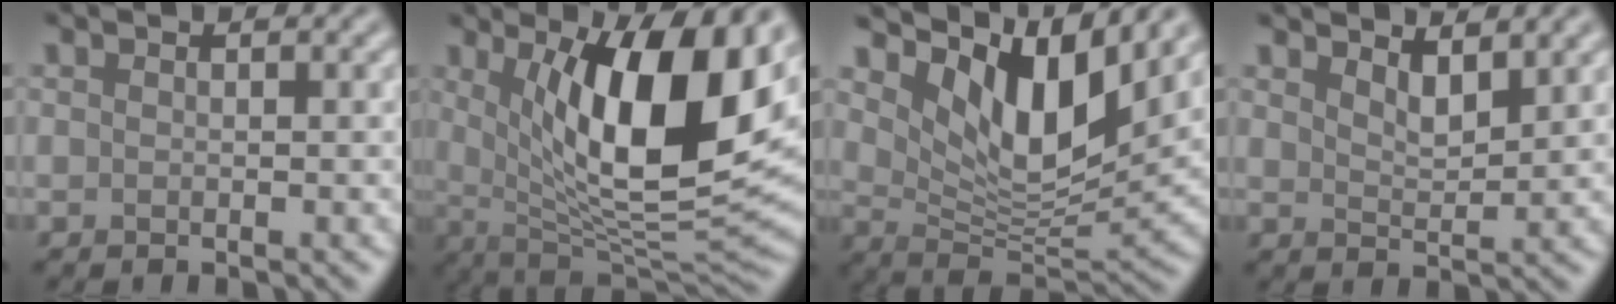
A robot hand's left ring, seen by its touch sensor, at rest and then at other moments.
{"total": 12.9, "force": [3.5, 4.2, 11.7], "torque": [-0.164, -0.010, 0.057]}
{"total": 9.1, "force": [5.0, 3.6, 6.8], "torque": [-0.115, -0.012, 0.092]}
{"total": 2.5, "force": [2.1, 0.6, 1.2], "torque": [-0.020, -0.006, 0.036]}